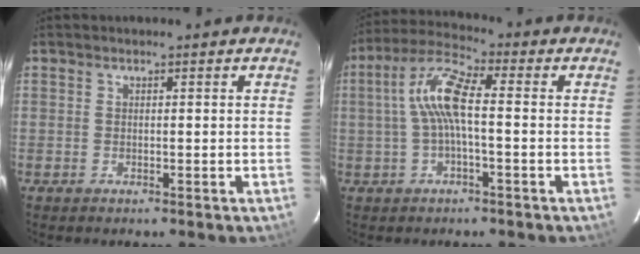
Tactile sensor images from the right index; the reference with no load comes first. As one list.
[{"total": 8.6, "force": [-0.1, 2.1, 8.4], "torque": [-0.180, 0.020, -0.005]}]